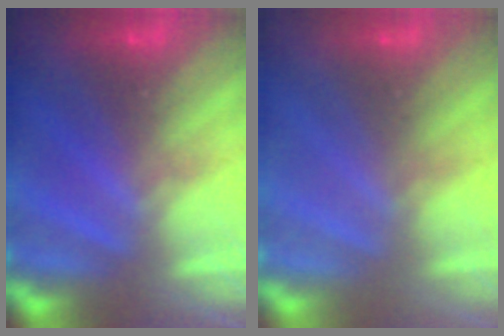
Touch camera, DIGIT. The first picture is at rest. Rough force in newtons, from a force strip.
{"total": 3.0}